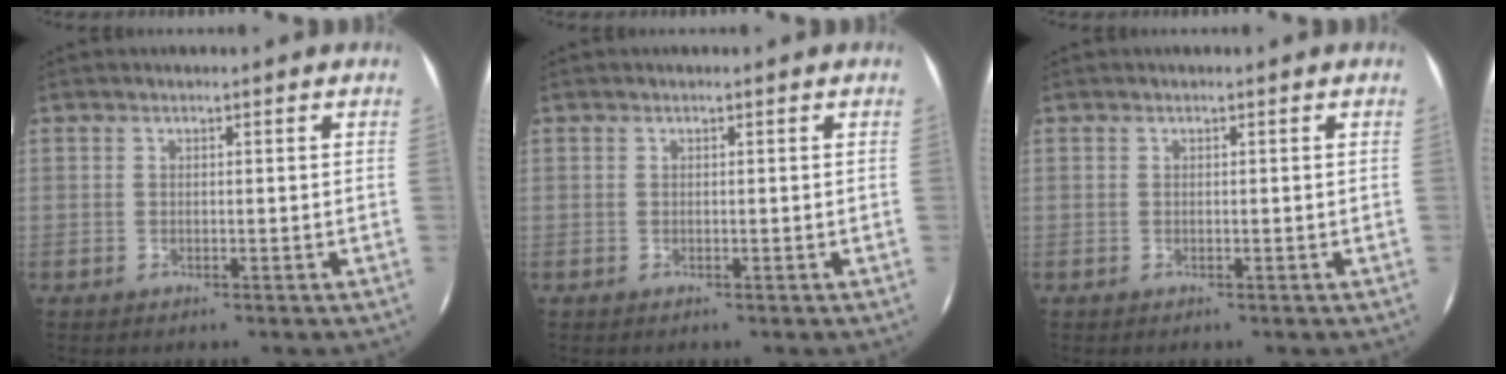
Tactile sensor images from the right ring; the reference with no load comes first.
{"total": 0.0}
{"total": 0.0}